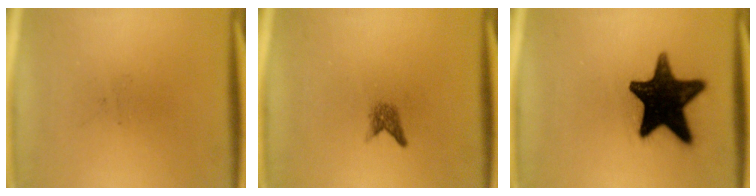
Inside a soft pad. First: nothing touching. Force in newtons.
{"total": 1.5}
{"total": 18.0}